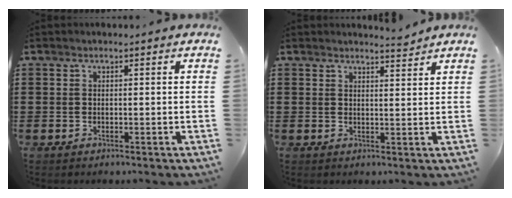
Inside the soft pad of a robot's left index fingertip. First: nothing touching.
{"total": 2.6, "force": [2.5, -0.1, 0.4], "torque": [-0.016, -0.005, 0.048]}